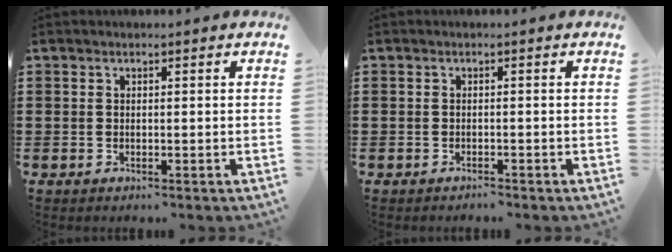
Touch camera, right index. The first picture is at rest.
{"total": 0.7, "force": [-0.7, 0.0, 0.1], "torque": [-0.004, -0.002, -0.014]}